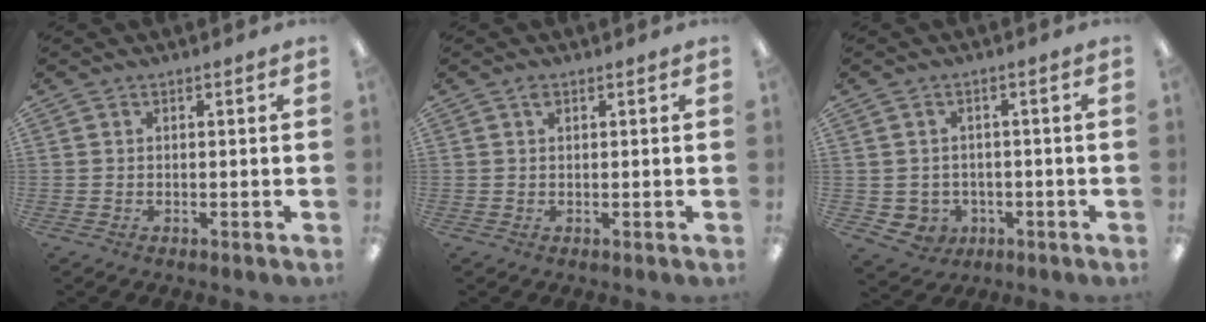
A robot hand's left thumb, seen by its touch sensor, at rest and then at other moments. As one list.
[{"total": 1.1, "force": [0.6, 0.6, 0.7], "torque": [-0.016, 0.003, 0.010]}, {"total": 3.3, "force": [-0.1, 3.3, 0.5], "torque": [-0.018, 0.003, 0.000]}]